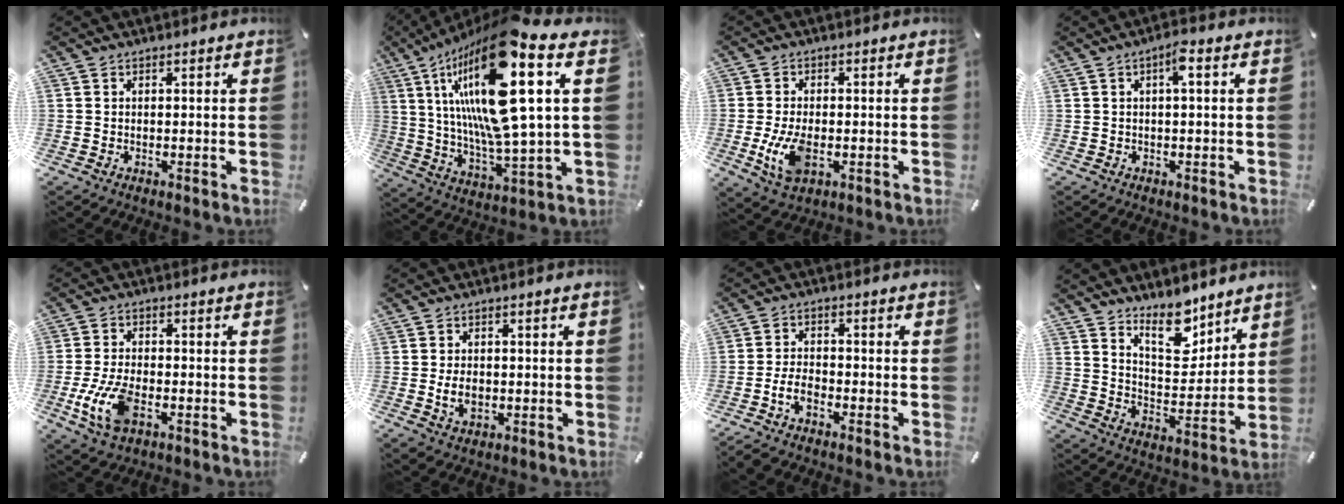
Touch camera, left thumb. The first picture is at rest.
{"total": 24.2, "force": [9.1, 5.1, 21.8], "torque": [-0.442, -0.062, 0.135]}
{"total": 8.0, "force": [-1.7, 4.5, 6.4], "torque": [-0.142, -0.010, -0.033]}
{"total": 3.3, "force": [0.5, 0.6, 3.2], "torque": [-0.056, 0.004, 0.003]}
{"total": 10.7, "force": [-3.4, 5.8, 8.3], "torque": [-0.187, -0.005, -0.060]}
{"total": 4.7, "force": [-0.9, 3.2, 3.3], "torque": [-0.071, -0.004, -0.021]}
{"total": 5.2, "force": [-2.9, 2.6, 3.5], "torque": [-0.084, 0.007, -0.058]}
{"total": 11.9, "force": [9.6, 5.1, 4.7], "torque": [-0.062, -0.074, 0.173]}